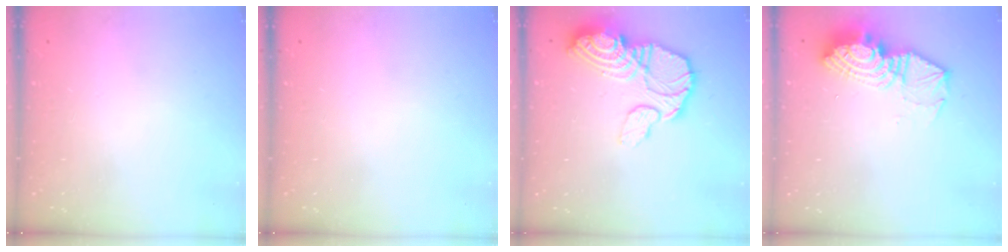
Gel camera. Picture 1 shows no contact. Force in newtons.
{"total": 0.0}
{"total": 18.4, "press": 18.3, "slide": 2.1}
{"total": 13.6, "press": 13.5, "slide": 1.2}